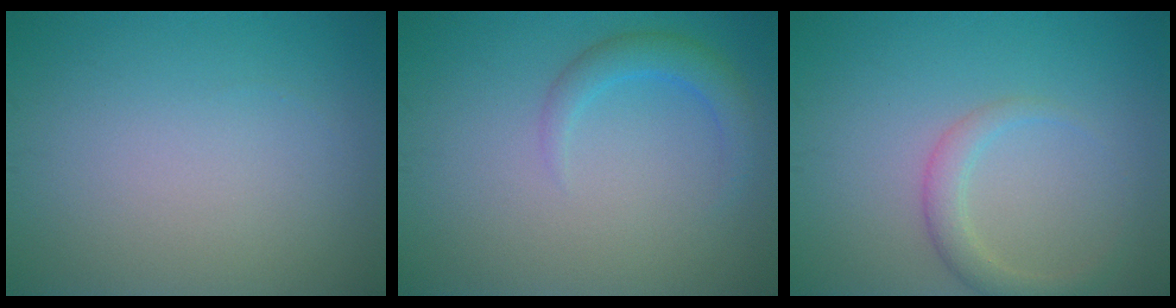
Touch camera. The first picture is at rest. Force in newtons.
{"total": 2.4, "press": 2.4, "slide": 0.1}
{"total": 2.4, "press": 2.4, "slide": 0.2}